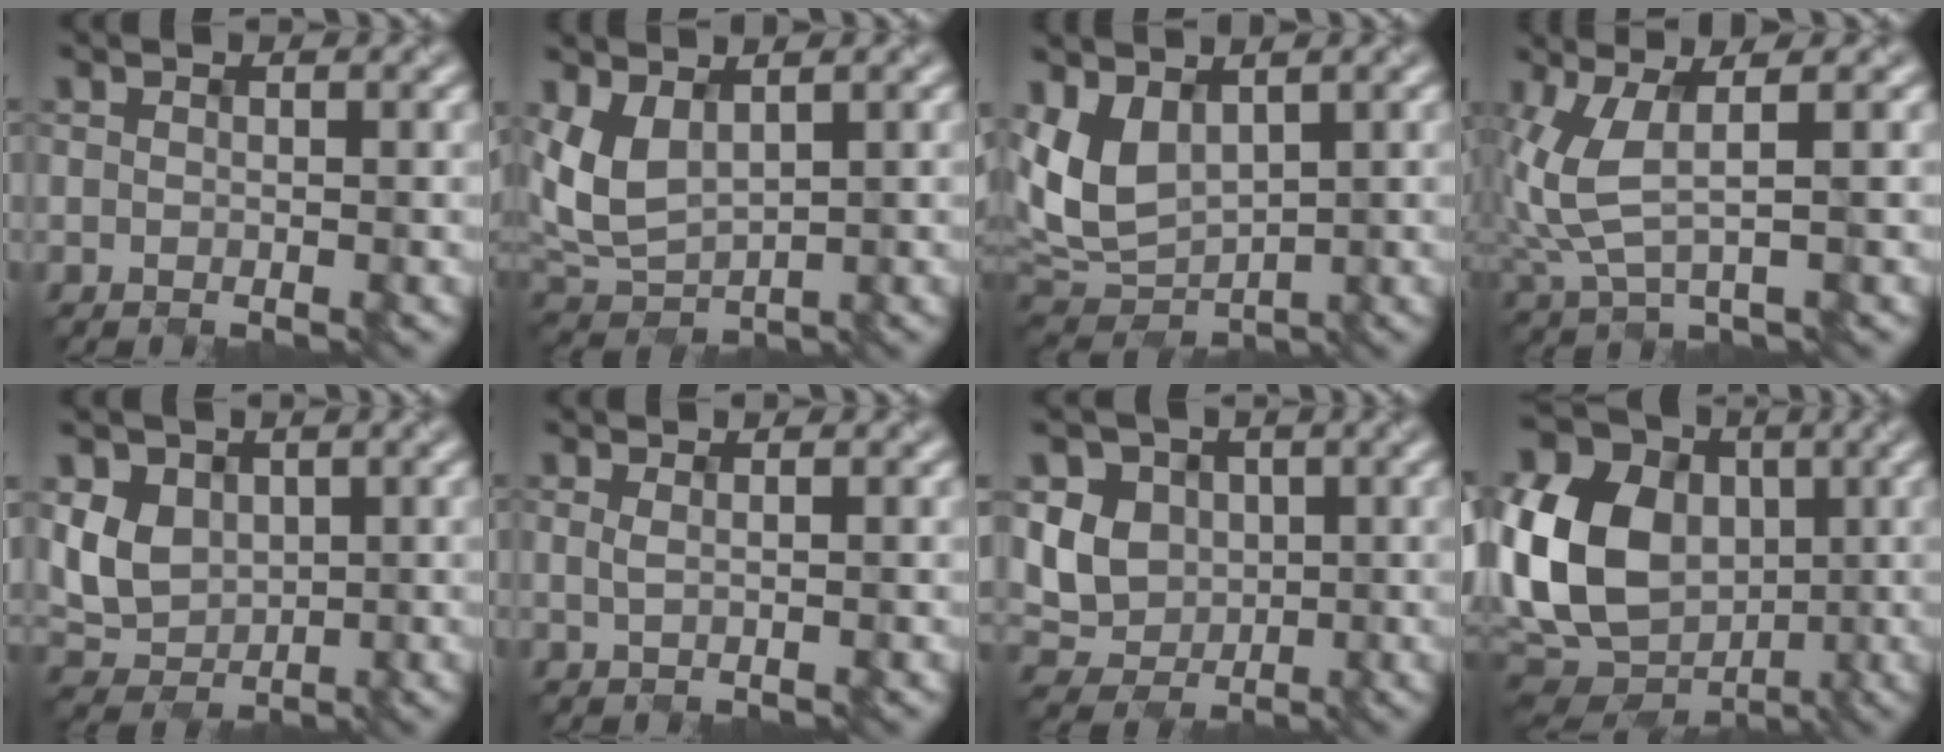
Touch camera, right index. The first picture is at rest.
{"total": 4.1, "force": [1.3, 2.5, 3.0], "torque": [-0.076, -0.004, 0.029]}
{"total": 5.6, "force": [1.6, 3.7, 3.9], "torque": [-0.093, -0.005, 0.031]}
{"total": 4.6, "force": [0.8, 1.9, 4.2], "torque": [-0.115, -0.005, 0.023]}
{"total": 4.5, "force": [0.6, 3.7, 2.5], "torque": [-0.057, -0.001, 0.009]}
{"total": 0.8, "force": [0.3, 0.3, 0.7], "torque": [-0.008, 0.000, 0.003]}
{"total": 6.2, "force": [0.7, 5.3, 3.2], "torque": [-0.074, 0.010, 0.005]}
{"total": 15.3, "force": [-0.3, 11.8, 9.7], "torque": [-0.219, 0.004, -0.009]}